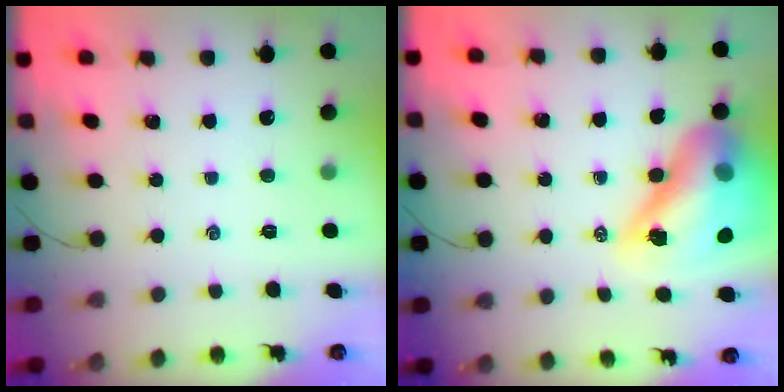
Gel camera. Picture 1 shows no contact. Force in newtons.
{"total": 20.8, "press": 20.1, "slide": 5.3}